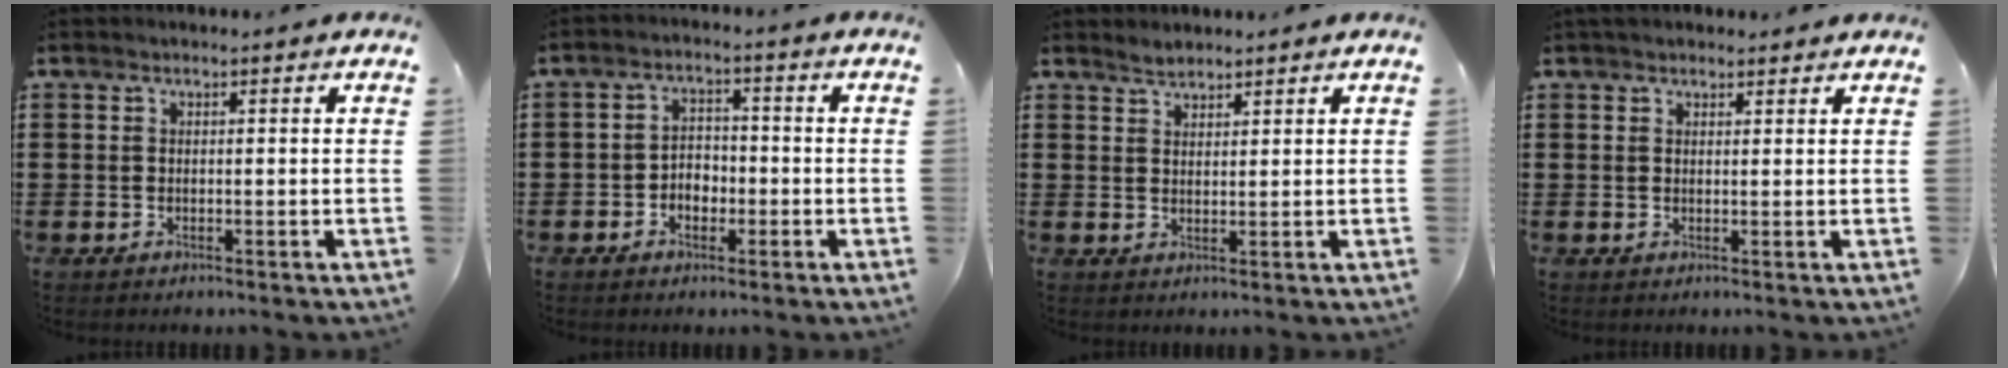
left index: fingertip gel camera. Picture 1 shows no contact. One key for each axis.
{"total": 3.0, "fx": -1.5, "fy": 2.1, "fz": 1.5, "tx": -0.033, "ty": 0.006, "tz": -0.033}
{"total": 1.7, "fx": 1.6, "fy": 0.5, "fz": 0.2, "tx": -0.009, "ty": 0.002, "tz": 0.032}
{"total": 1.7, "fx": 1.4, "fy": 0.8, "fz": 0.4, "tx": -0.011, "ty": 0.006, "tz": 0.027}